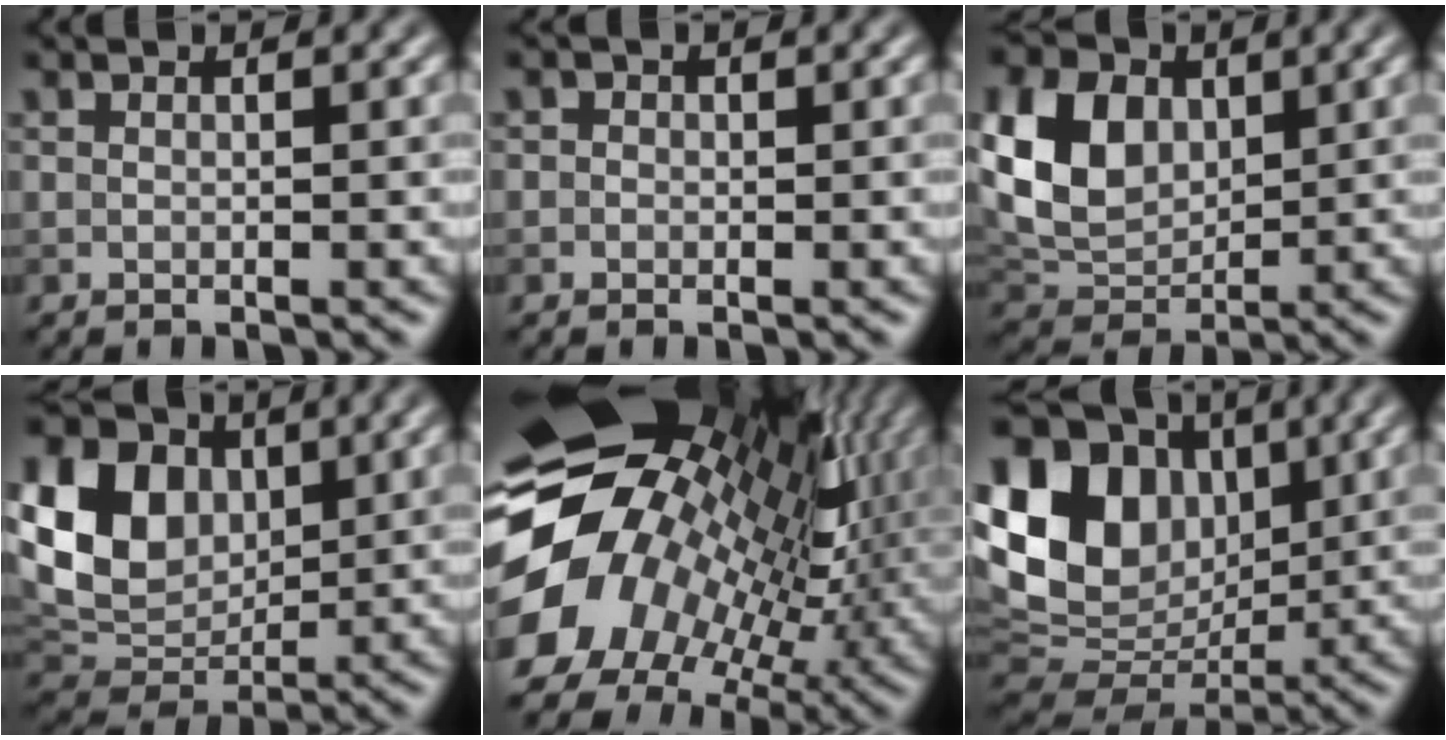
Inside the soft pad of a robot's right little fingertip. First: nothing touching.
{"total": 1.1, "force": [0.1, 1.0, 0.3], "torque": [0.008, -0.005, -0.014]}
{"total": 7.5, "force": [1.7, 5.5, 4.8], "torque": [-0.112, 0.001, 0.031]}
{"total": 9.6, "force": [2.3, 7.2, 6.0], "torque": [-0.136, 0.005, 0.037]}
{"total": 18.2, "force": [0.0, 14.6, 10.9], "torque": [-0.217, -0.020, 0.013]}
{"total": 14.7, "force": [3.5, 11.0, 9.0], "torque": [-0.194, 0.025, 0.068]}